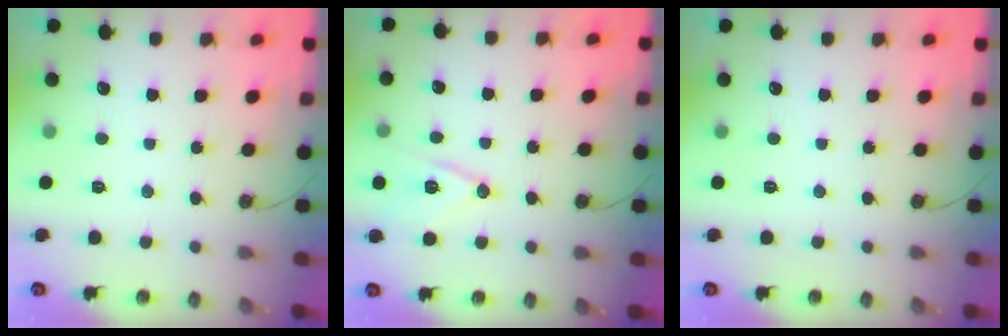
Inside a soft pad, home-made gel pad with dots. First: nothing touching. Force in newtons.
{"total": 11.2, "press": 10.6, "slide": 3.4}
{"total": 0.0}